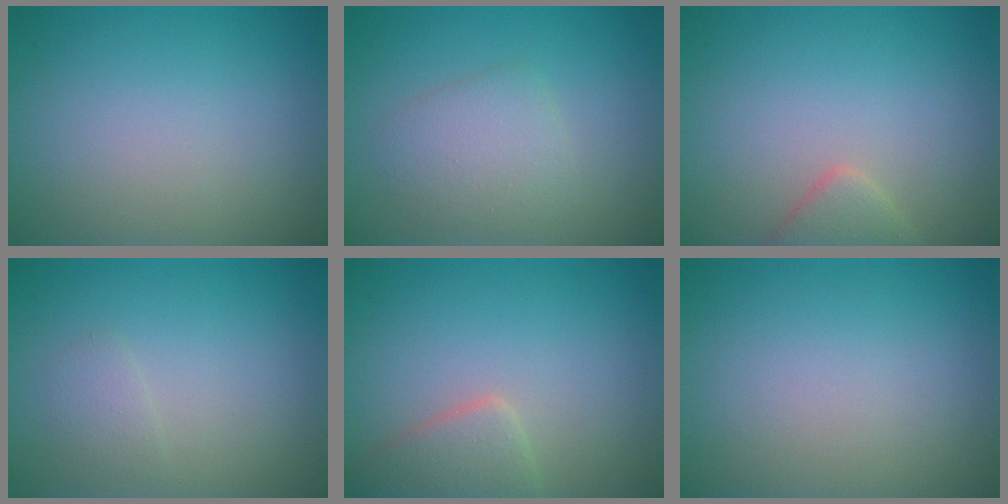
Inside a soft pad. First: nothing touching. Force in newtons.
{"total": 3.0, "press": 3.0, "slide": 0.0}
{"total": 2.1, "press": 2.1, "slide": 0.2}
{"total": 1.1, "press": 1.1, "slide": 0.1}
{"total": 2.8, "press": 2.8, "slide": 0.2}
{"total": 0.0}